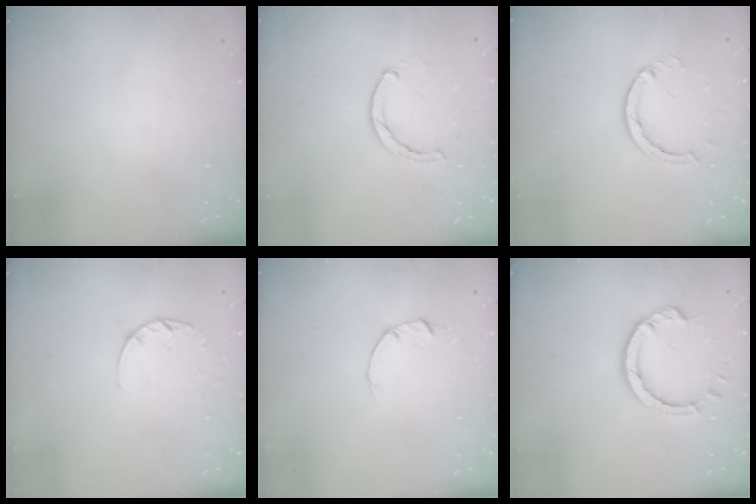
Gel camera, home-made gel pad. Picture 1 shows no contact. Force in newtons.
{"total": 1.9, "press": 1.9, "slide": 0.3}
{"total": 3.7, "press": 3.7, "slide": 0.1}
{"total": 2.6, "press": 2.5, "slide": 0.4}
{"total": 2.0, "press": 2.0, "slide": 0.3}
{"total": 6.3, "press": 6.3, "slide": 0.6}